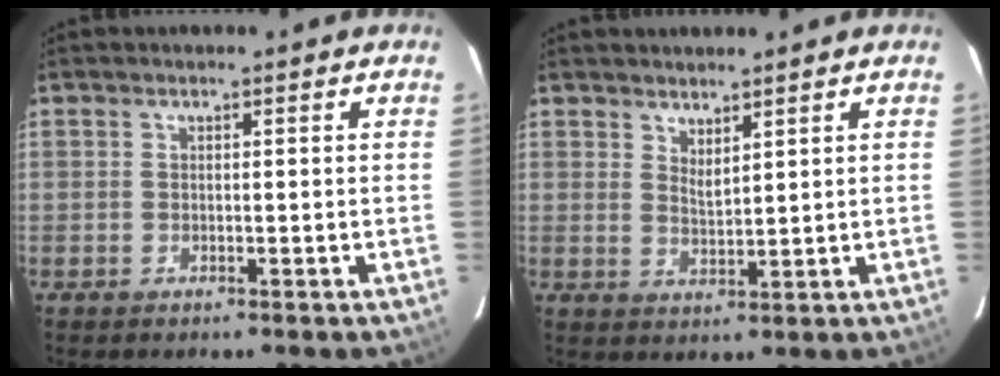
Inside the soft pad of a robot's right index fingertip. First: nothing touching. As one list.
[{"total": 2.9, "force": [2.5, 0.6, 1.5], "torque": [-0.024, -0.004, 0.042]}]